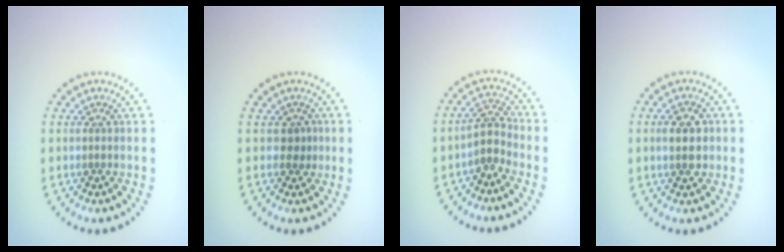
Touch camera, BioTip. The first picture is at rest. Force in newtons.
{"total": 1.3, "press": 1.1, "slide": 0.8}
{"total": 2.3, "press": 1.8, "slide": 1.5}
{"total": 3.1, "press": 3.1, "slide": 0.2}